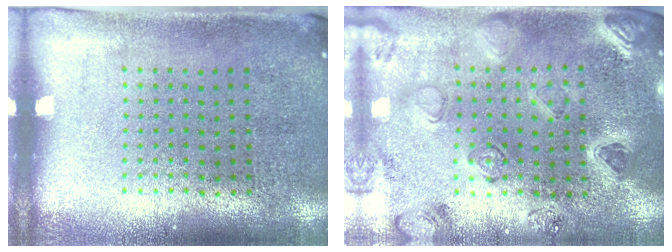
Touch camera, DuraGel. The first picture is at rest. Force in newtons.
{"total": 1.4, "press": 1.4, "slide": 0.2}